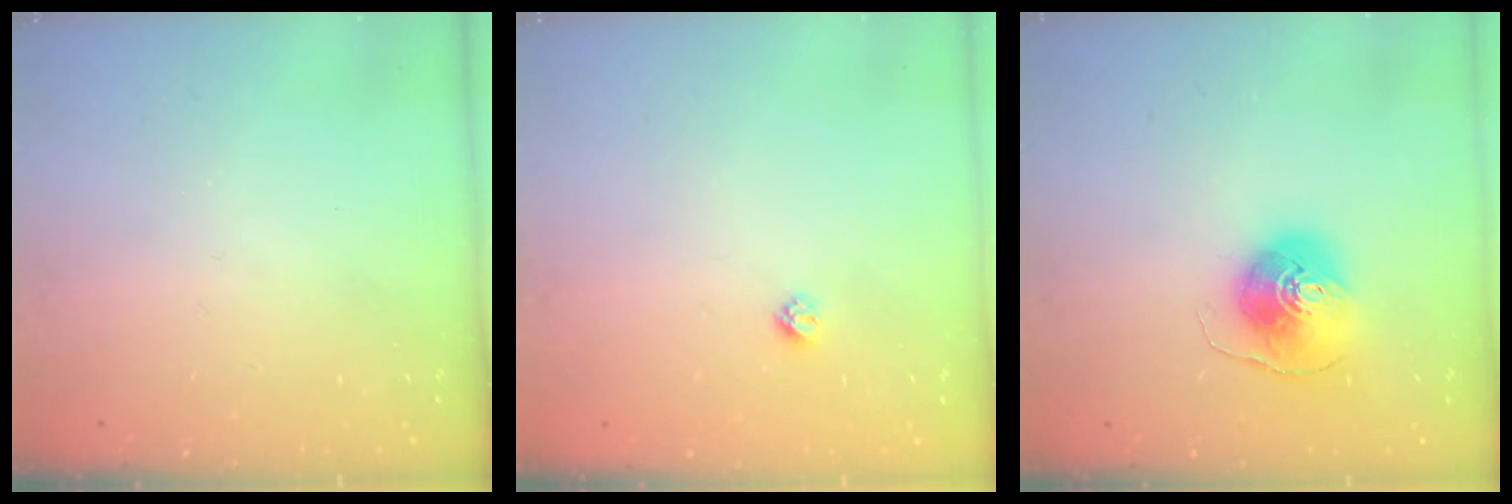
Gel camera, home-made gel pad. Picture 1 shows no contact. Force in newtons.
{"total": 4.1, "press": 4.1, "slide": 0.5}
{"total": 9.9, "press": 9.8, "slide": 1.1}